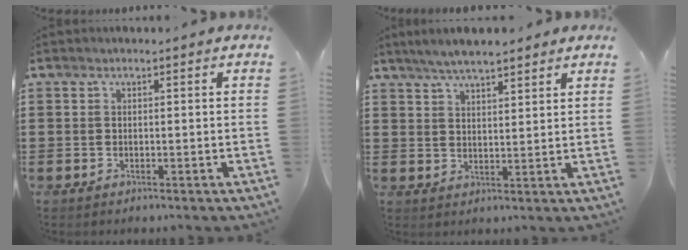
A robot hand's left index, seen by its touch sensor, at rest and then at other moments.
{"total": 4.6, "force": [4.1, 0.8, 2.0], "torque": [-0.049, -0.002, 0.076]}